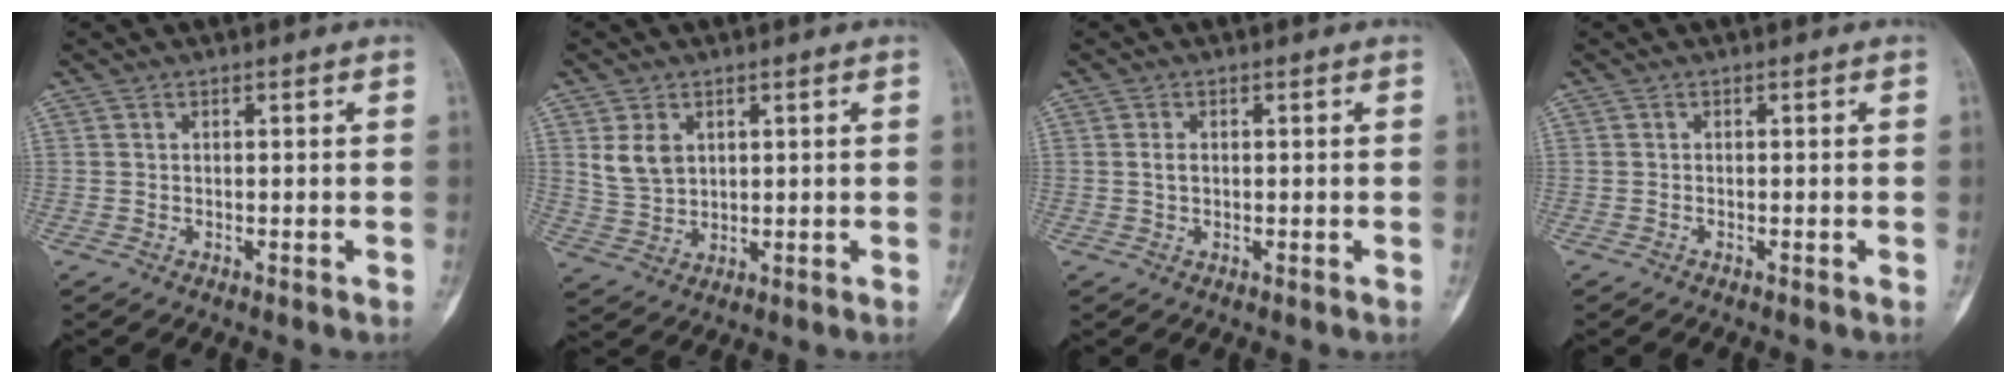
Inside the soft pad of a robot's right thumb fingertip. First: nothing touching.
{"total": 5.5, "force": [2.1, 4.0, 3.3], "torque": [-0.052, -0.010, 0.050]}
{"total": 1.3, "force": [0.0, 0.8, 1.0], "torque": [-0.013, 0.002, -0.001]}
{"total": 0.0}